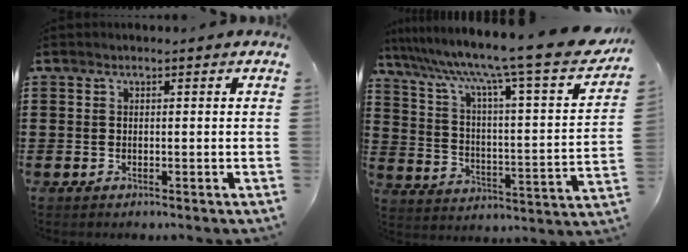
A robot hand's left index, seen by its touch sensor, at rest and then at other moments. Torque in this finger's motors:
{"motor_torque": [2.14, 0.00, 1.05, 0.21]}